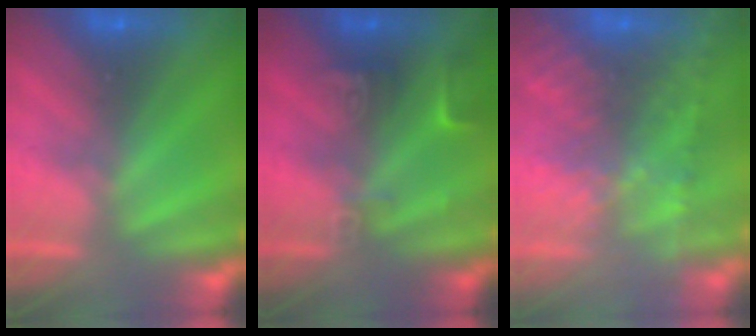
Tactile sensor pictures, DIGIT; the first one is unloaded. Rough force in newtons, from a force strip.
{"total": 2.6}
{"total": 9.6}